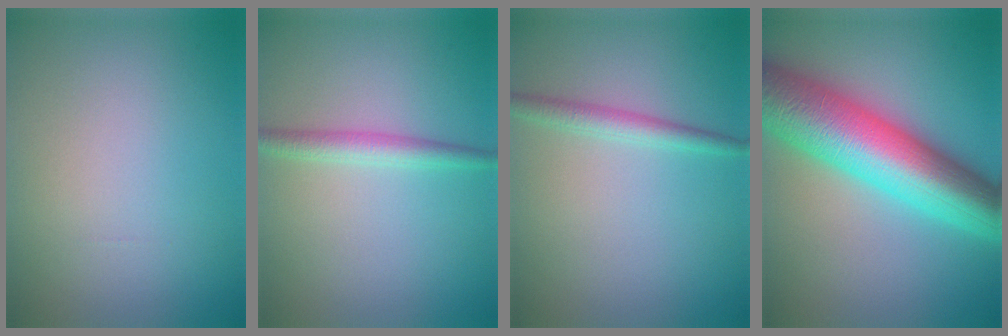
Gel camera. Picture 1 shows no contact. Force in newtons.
{"total": 2.2, "press": 2.2, "slide": 0.0}
{"total": 1.9, "press": 1.9, "slide": 0.1}
{"total": 12.1, "press": 12.1, "slide": 0.2}